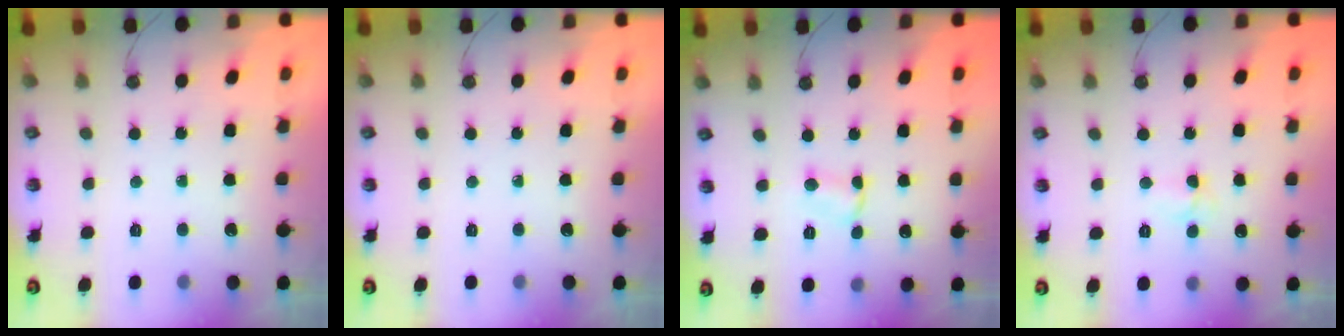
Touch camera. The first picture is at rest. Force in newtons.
{"total": 0.0}
{"total": 2.5, "press": 2.5, "slide": 0.4}
{"total": 3.8, "press": 3.7, "slide": 0.7}